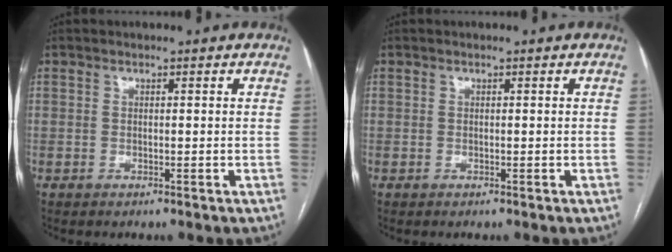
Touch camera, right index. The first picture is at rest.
{"total": 0.0}